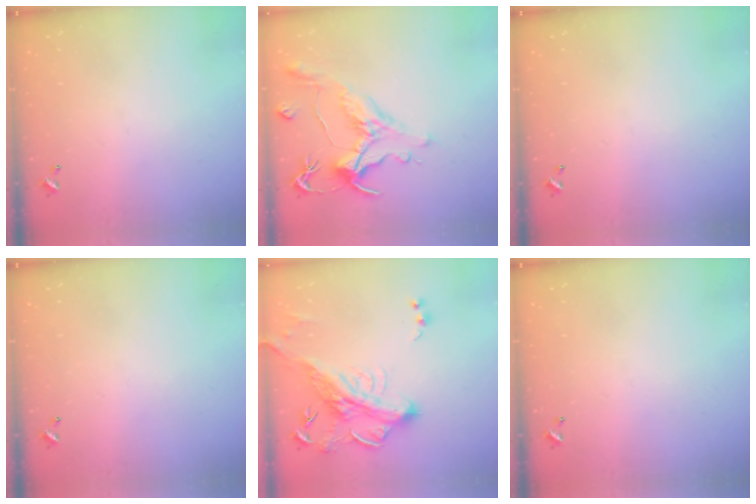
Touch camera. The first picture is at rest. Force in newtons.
{"total": 1.5, "press": 0.4, "slide": 1.5}
{"total": 0.0}
{"total": 0.0}
{"total": 6.8, "press": 6.6, "slide": 1.7}
{"total": 0.0}